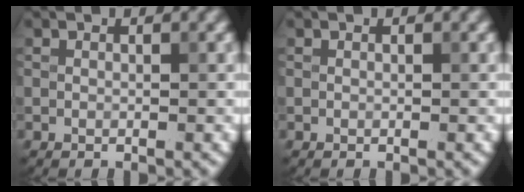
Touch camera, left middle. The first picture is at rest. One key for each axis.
{"total": 0.0}